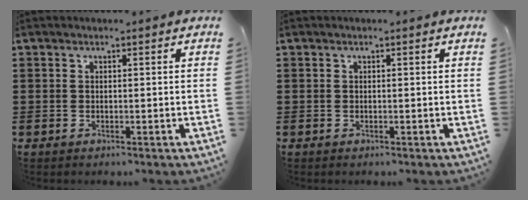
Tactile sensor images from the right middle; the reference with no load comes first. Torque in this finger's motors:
{"motor_torque": [-0.15, -0.05, -0.01, -0.01]}